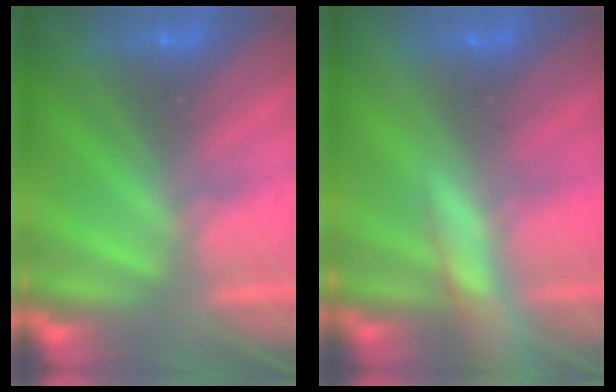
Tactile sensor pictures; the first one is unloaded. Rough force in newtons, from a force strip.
{"total": 7.5}